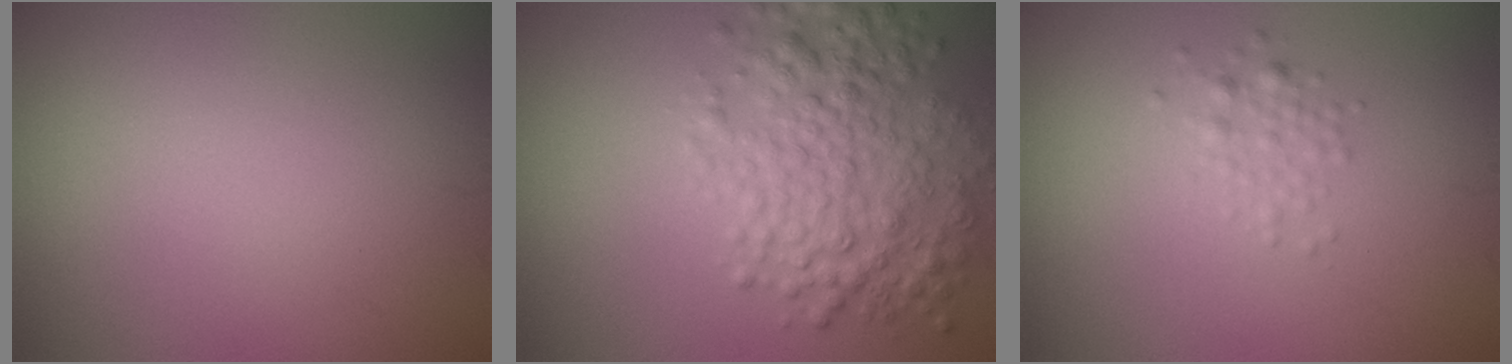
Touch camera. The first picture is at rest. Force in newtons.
{"total": 5.7, "press": 5.7, "slide": 0.2}
{"total": 1.4, "press": 1.4, "slide": 0.1}